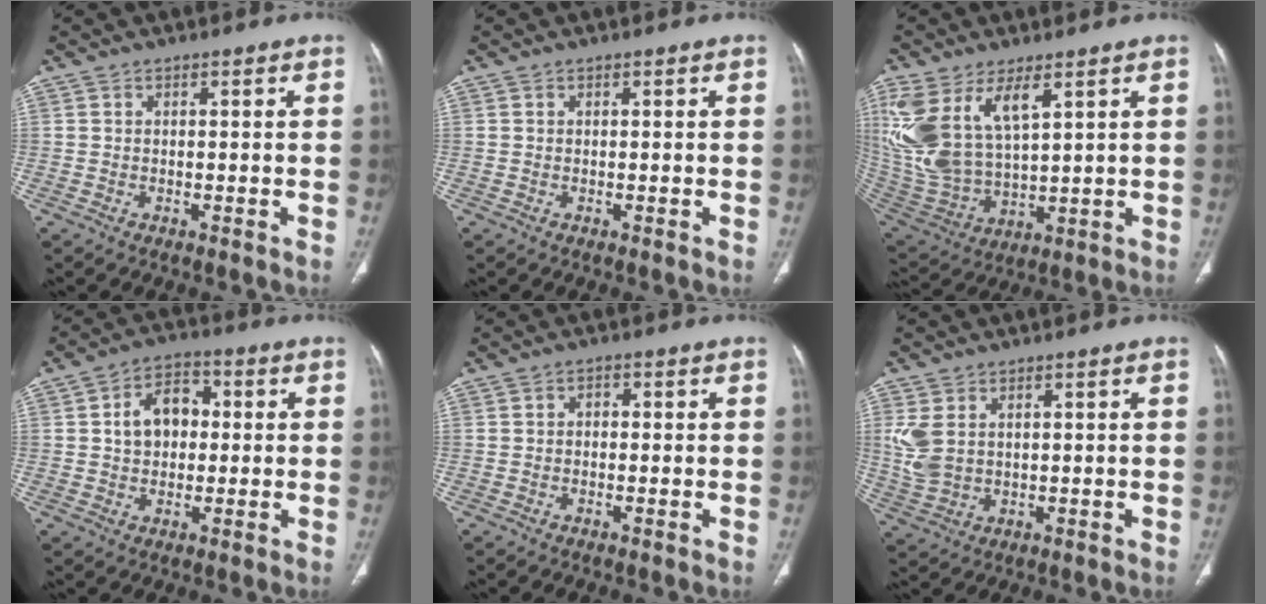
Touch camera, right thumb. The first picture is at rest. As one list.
[{"total": 0.0}, {"total": 17.1, "force": [7.5, 8.3, 12.9], "torque": [-0.270, -0.024, 0.167]}, {"total": 8.5, "force": [0.9, 6.2, 5.8], "torque": [-0.071, 0.019, 0.008]}, {"total": 1.3, "force": [0.0, 1.0, 0.8], "torque": [-0.006, 0.008, -0.004]}, {"total": 6.4, "force": [1.7, 4.4, 4.3], "torque": [-0.101, -0.004, 0.048]}]